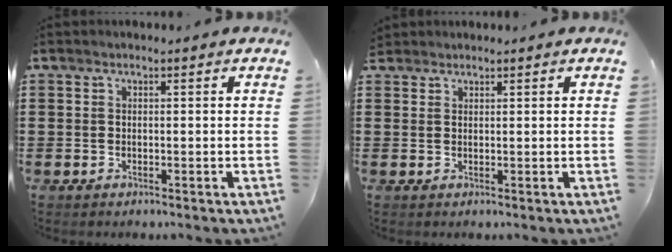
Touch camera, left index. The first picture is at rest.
{"total": 1.2, "force": [1.1, 0.5, 0.0], "torque": [-0.005, 0.002, 0.023]}